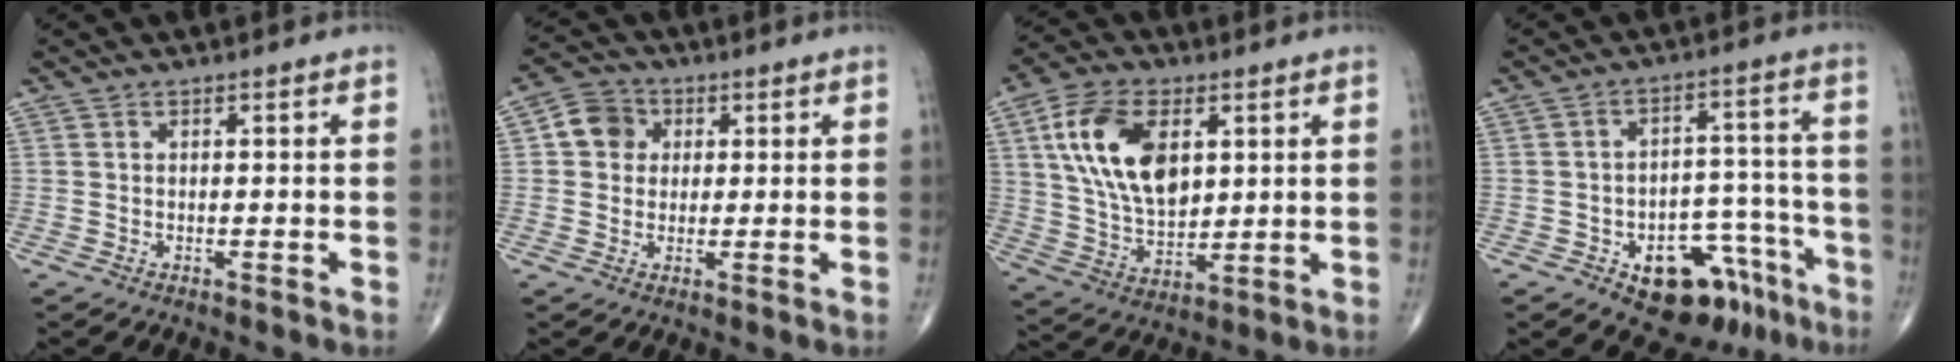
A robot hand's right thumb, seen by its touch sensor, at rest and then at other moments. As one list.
[{"total": 6.2, "force": [1.2, 5.6, 2.5], "torque": [-0.023, 0.008, 0.011]}, {"total": 16.6, "force": [4.7, 9.7, 12.7], "torque": [-0.219, -0.011, 0.092]}, {"total": 14.8, "force": [-8.4, 8.7, 8.5], "torque": [-0.065, 0.073, -0.112]}]